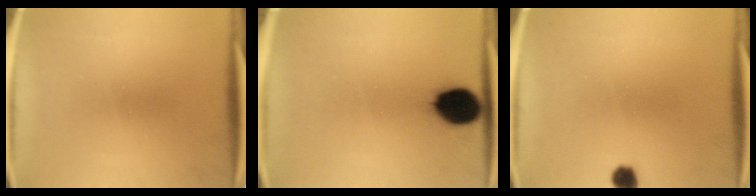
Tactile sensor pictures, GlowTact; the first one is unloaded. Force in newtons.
{"total": 10.7}
{"total": 2.6}